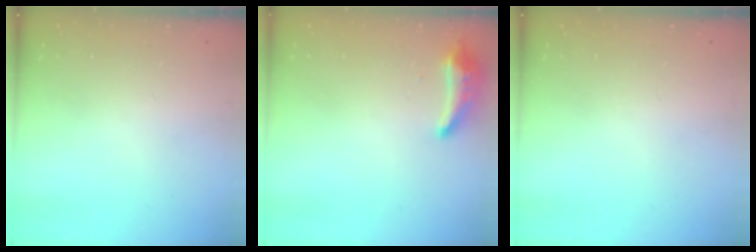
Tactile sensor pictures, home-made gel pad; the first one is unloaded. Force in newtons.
{"total": 10.1, "press": 9.0, "slide": 4.6}
{"total": 0.0}